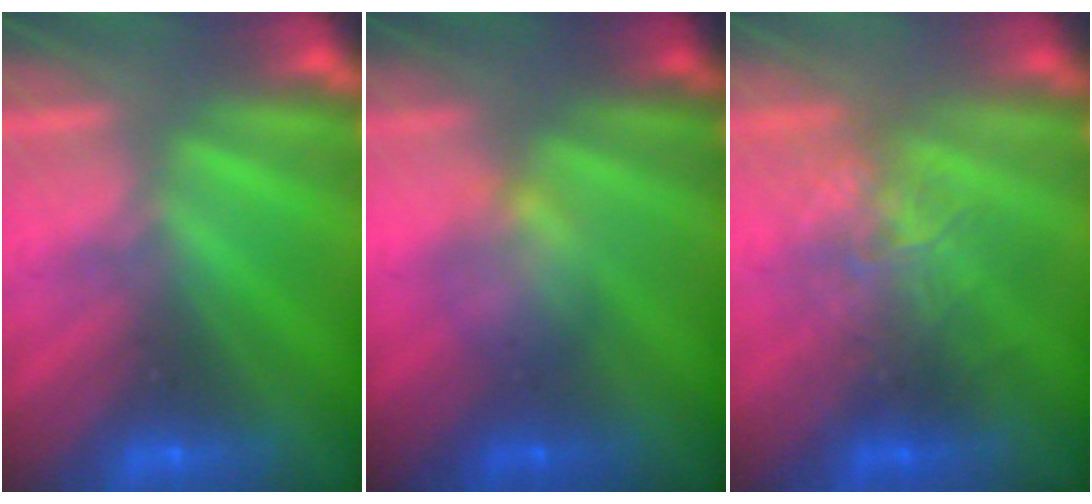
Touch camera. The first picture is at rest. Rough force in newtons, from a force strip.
{"total": 2.1}
{"total": 2.4}